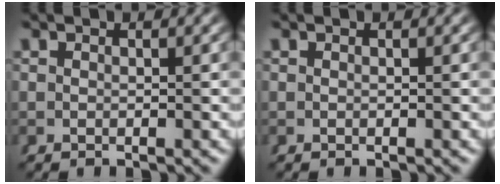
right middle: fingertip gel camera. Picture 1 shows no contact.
{"total": 0.0}